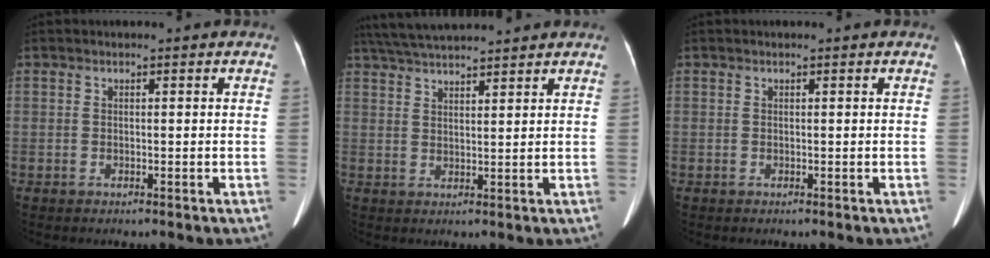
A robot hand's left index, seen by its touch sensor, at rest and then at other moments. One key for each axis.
{"total": 10.5, "fx": 9.5, "fy": 0.4, "fz": 4.4, "tx": -0.082, "ty": 0.024, "tz": 0.151}
{"total": 0.0}